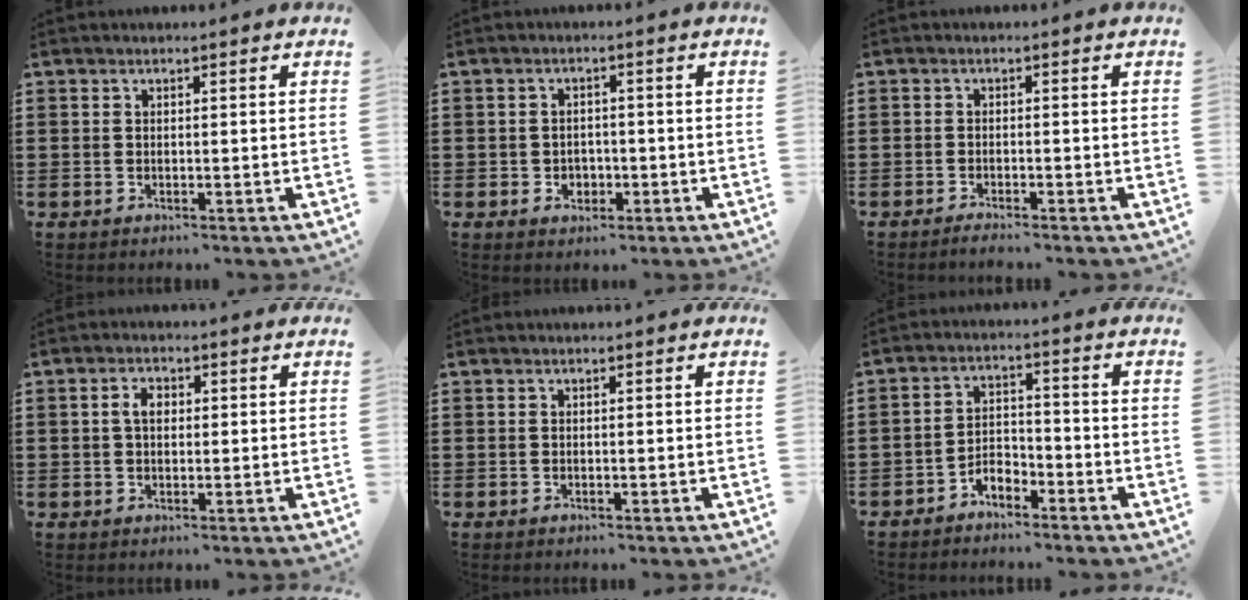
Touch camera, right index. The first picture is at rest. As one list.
[{"total": 2.1, "force": [-0.7, 1.9, 0.7], "torque": [-0.020, 0.004, -0.017]}, {"total": 1.1, "force": [-1.1, -0.1, 0.2], "torque": [-0.006, -0.002, -0.021]}, {"total": 2.8, "force": [0.4, 1.6, 2.2], "torque": [-0.047, 0.010, 0.006]}, {"total": 0.0}, {"total": 3.4, "force": [-3.0, 1.3, 0.9], "torque": [-0.022, 0.009, -0.062]}]